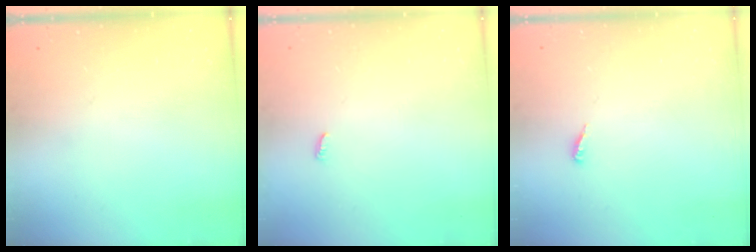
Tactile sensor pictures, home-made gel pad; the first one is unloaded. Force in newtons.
{"total": 2.4, "press": 2.4, "slide": 0.2}
{"total": 3.9, "press": 3.9, "slide": 0.3}